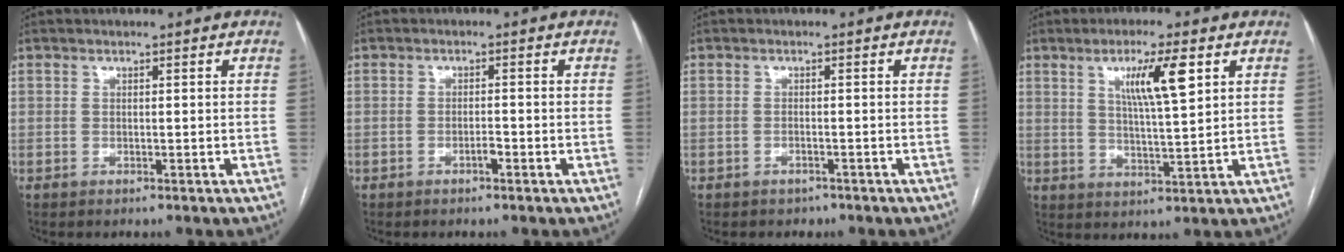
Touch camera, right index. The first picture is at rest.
{"total": 1.4, "force": [-0.8, 0.4, 1.1], "torque": [-0.018, 0.002, -0.014]}
{"total": 1.3, "force": [-0.9, 0.9, 0.1], "torque": [-0.005, 0.002, -0.013]}
{"total": 7.9, "force": [3.4, 0.5, 7.1], "torque": [-0.126, -0.001, 0.059]}